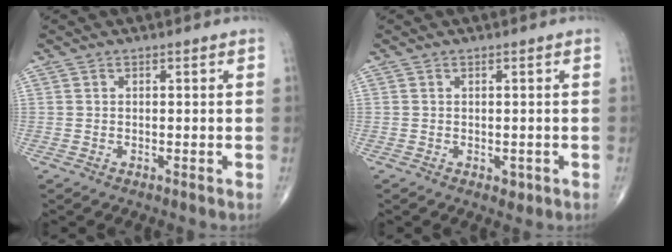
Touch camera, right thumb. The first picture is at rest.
{"total": 1.3, "force": [-0.4, 0.9, 0.8], "torque": [-0.001, 0.000, -0.003]}